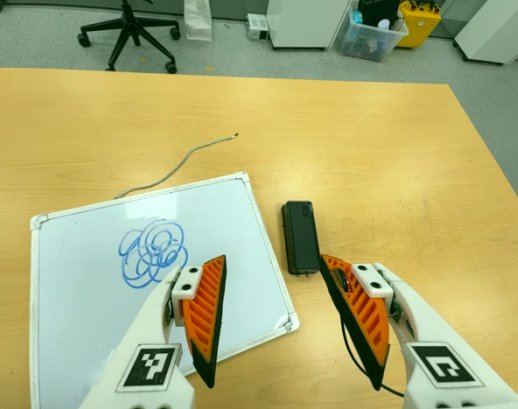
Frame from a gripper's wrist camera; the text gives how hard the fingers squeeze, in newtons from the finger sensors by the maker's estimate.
{"total": 0.0}